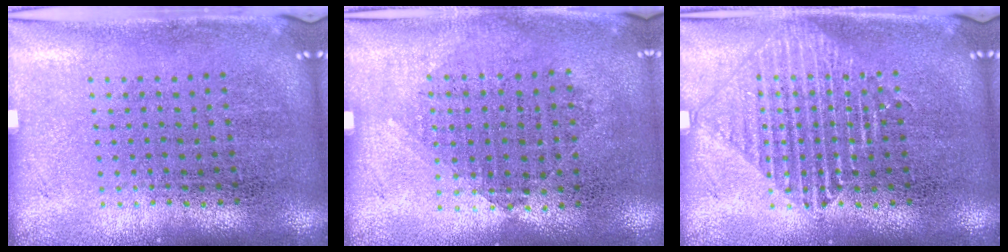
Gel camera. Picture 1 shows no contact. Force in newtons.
{"total": 1.0, "press": 0.9, "slide": 0.4}
{"total": 2.0, "press": 2.0, "slide": 0.3}